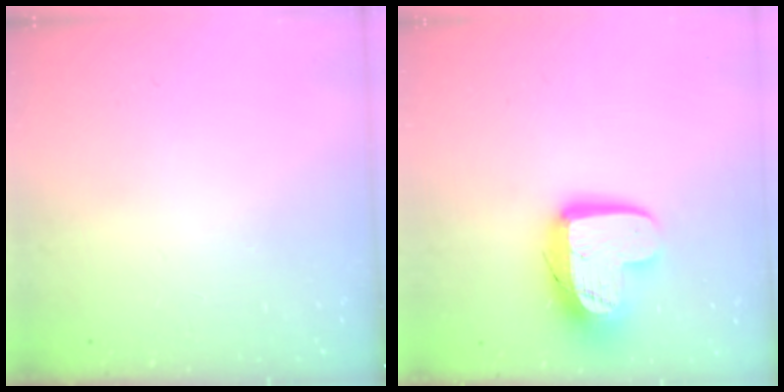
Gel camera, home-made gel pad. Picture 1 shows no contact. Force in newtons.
{"total": 14.4, "press": 14.3, "slide": 1.4}